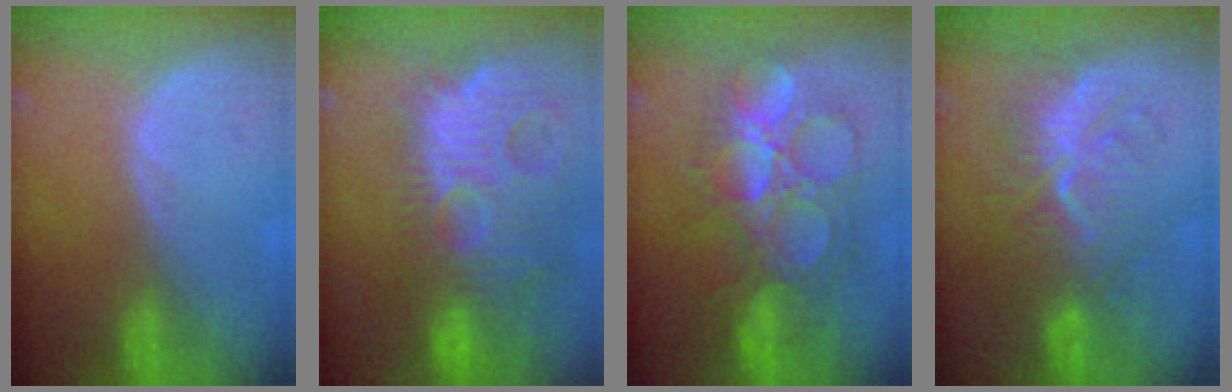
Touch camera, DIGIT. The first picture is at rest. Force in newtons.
{"total": 14.9, "press": 12.8, "slide": 7.6}
{"total": 10.6, "press": 10.5, "slide": 0.7}
{"total": 8.8, "press": 8.5, "slide": 2.4}